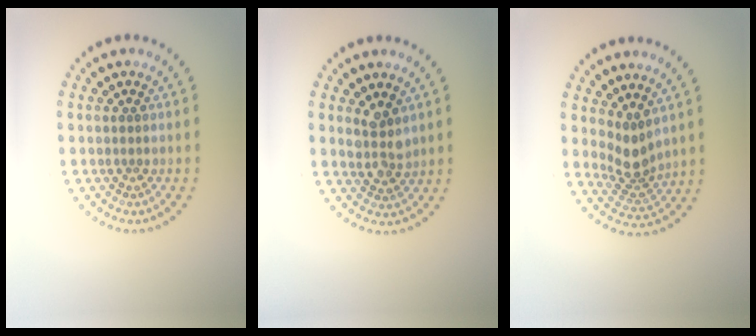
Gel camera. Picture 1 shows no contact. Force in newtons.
{"total": 2.4, "press": 2.1, "slide": 1.2}
{"total": 2.9, "press": 2.1, "slide": 2.0}